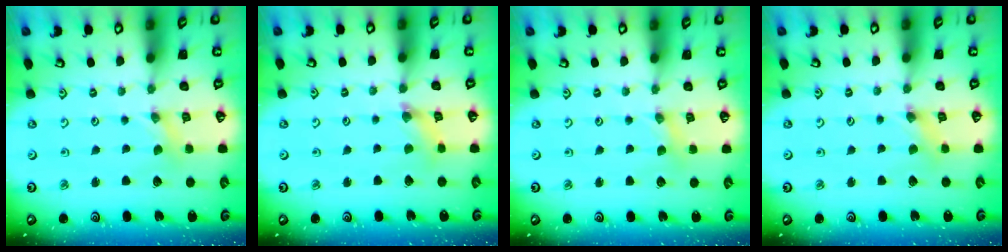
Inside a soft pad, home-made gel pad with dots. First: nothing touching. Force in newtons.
{"total": 2.4, "press": 2.4, "slide": 0.2}
{"total": 1.4, "press": 1.4, "slide": 0.3}
{"total": 1.2, "press": 1.1, "slide": 0.2}